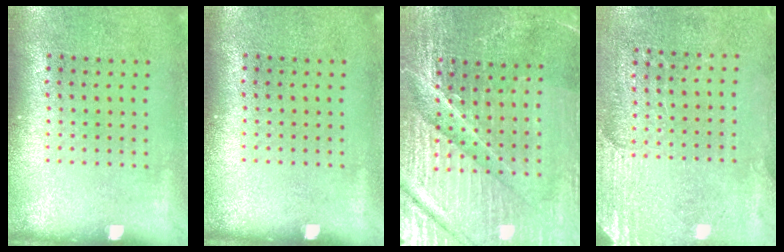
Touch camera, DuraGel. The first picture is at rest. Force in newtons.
{"total": 0.0}
{"total": 5.4, "press": 5.0, "slide": 2.0}
{"total": 2.7, "press": 2.5, "slide": 0.9}